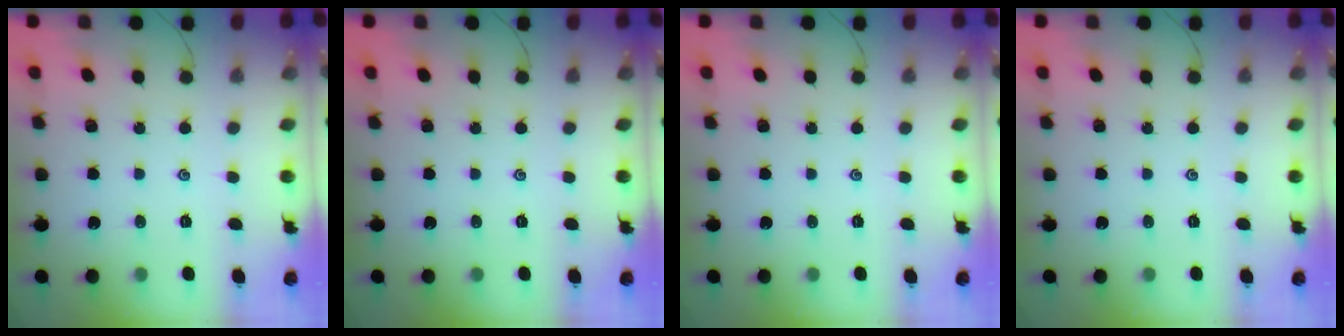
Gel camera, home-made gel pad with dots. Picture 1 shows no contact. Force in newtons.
{"total": 0.0}
{"total": 0.0}
{"total": 0.0}